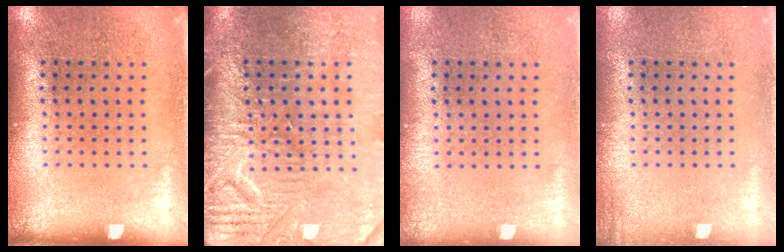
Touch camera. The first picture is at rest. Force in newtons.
{"total": 4.8, "press": 4.2, "slide": 2.4}
{"total": 0.0}
{"total": 0.8, "press": 0.7, "slide": 0.1}